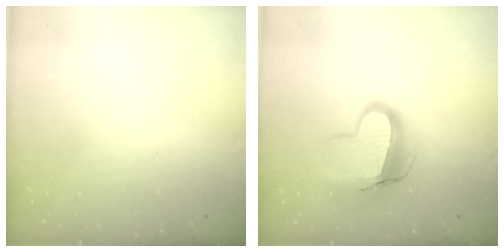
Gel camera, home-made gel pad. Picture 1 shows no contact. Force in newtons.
{"total": 12.8, "press": 12.8, "slide": 1.3}